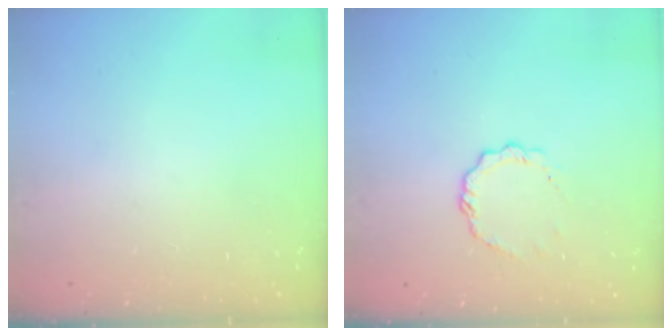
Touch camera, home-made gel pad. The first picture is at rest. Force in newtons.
{"total": 6.3, "press": 6.3, "slide": 0.5}